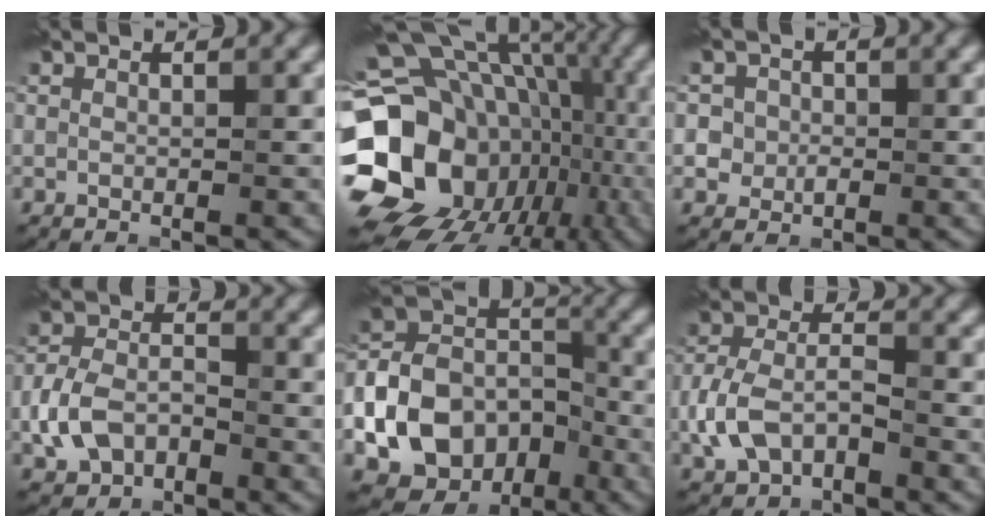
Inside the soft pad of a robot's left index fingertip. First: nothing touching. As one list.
[{"total": 22.4, "force": [-4.2, 19.5, 10.3], "torque": [-0.189, -0.001, -0.093]}, {"total": 3.4, "force": [0.5, 3.2, 1.2], "torque": [-0.001, 0.016, -0.005]}, {"total": 4.4, "force": [-2.0, 3.0, 2.6], "torque": [-0.059, 0.004, -0.044]}, {"total": 15.1, "force": [-5.7, 11.9, 7.3], "torque": [-0.160, -0.012, -0.112]}, {"total": 4.5, "force": [-1.9, 2.6, 3.1], "torque": [-0.069, 0.007, -0.043]}]